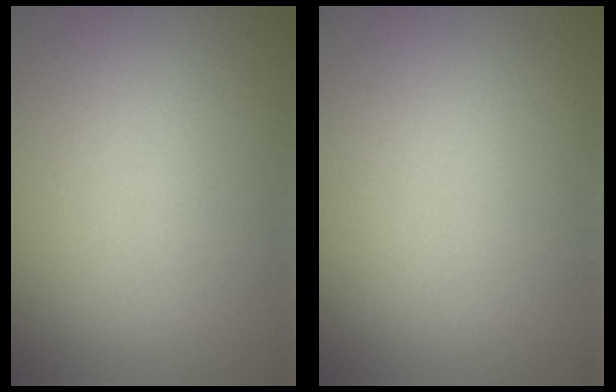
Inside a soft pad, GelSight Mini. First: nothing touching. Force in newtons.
{"total": 0.0}